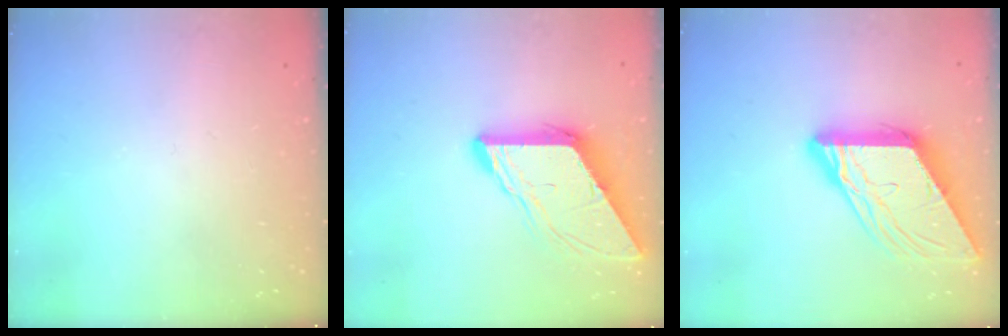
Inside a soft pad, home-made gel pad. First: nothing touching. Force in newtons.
{"total": 8.8, "press": 8.8, "slide": 1.0}
{"total": 13.4, "press": 13.3, "slide": 1.5}